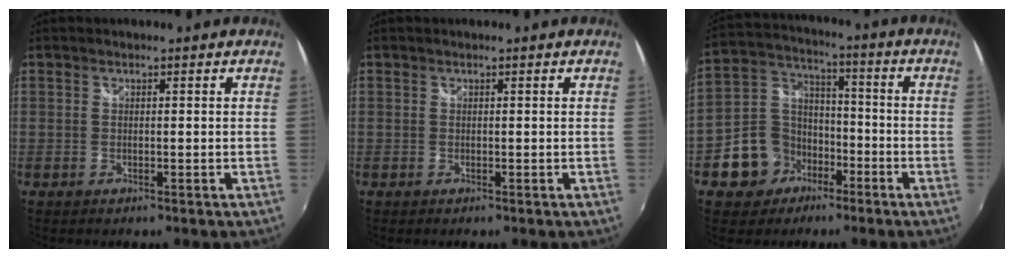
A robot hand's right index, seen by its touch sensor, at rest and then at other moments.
{"total": 0.0}
{"total": 11.2, "force": [-5.8, 9.2, 2.8], "torque": [-0.081, 0.039, -0.089]}